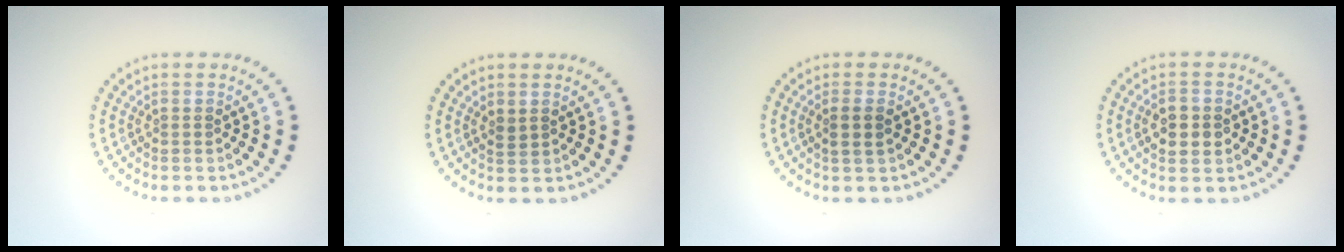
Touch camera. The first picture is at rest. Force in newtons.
{"total": 0.8, "press": 0.7, "slide": 0.4}
{"total": 1.7, "press": 1.6, "slide": 0.6}
{"total": 3.0, "press": 3.0, "slide": 0.0}